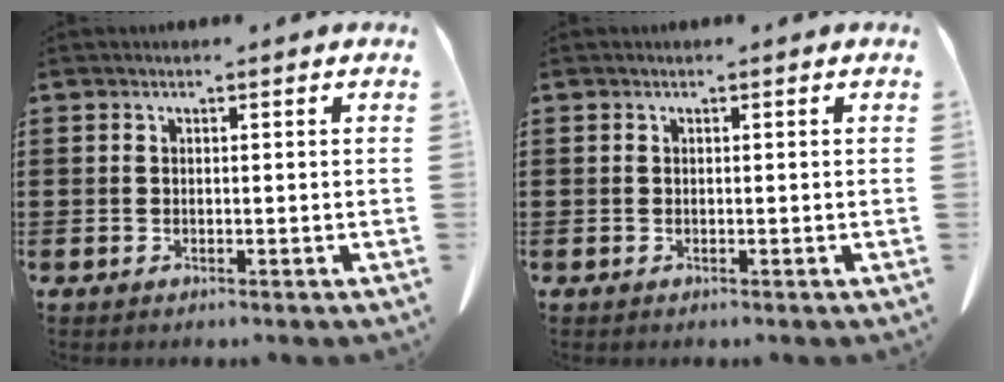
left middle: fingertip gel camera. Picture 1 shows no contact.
{"total": 0.0}